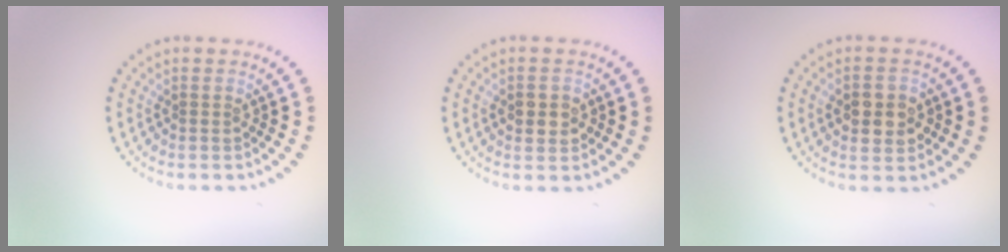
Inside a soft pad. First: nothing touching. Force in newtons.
{"total": 2.1, "press": 2.1, "slide": 0.2}
{"total": 2.8, "press": 2.8, "slide": 0.2}